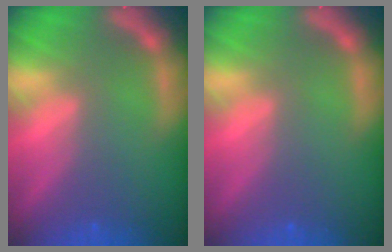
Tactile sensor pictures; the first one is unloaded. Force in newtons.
{"total": 0.0}